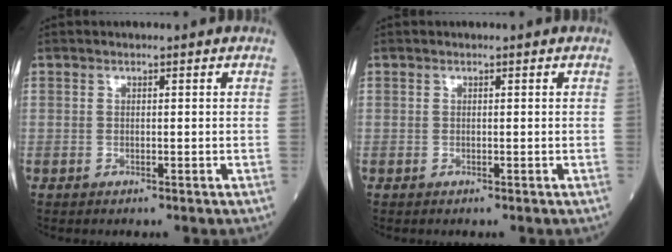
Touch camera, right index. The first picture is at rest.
{"total": 0.0}